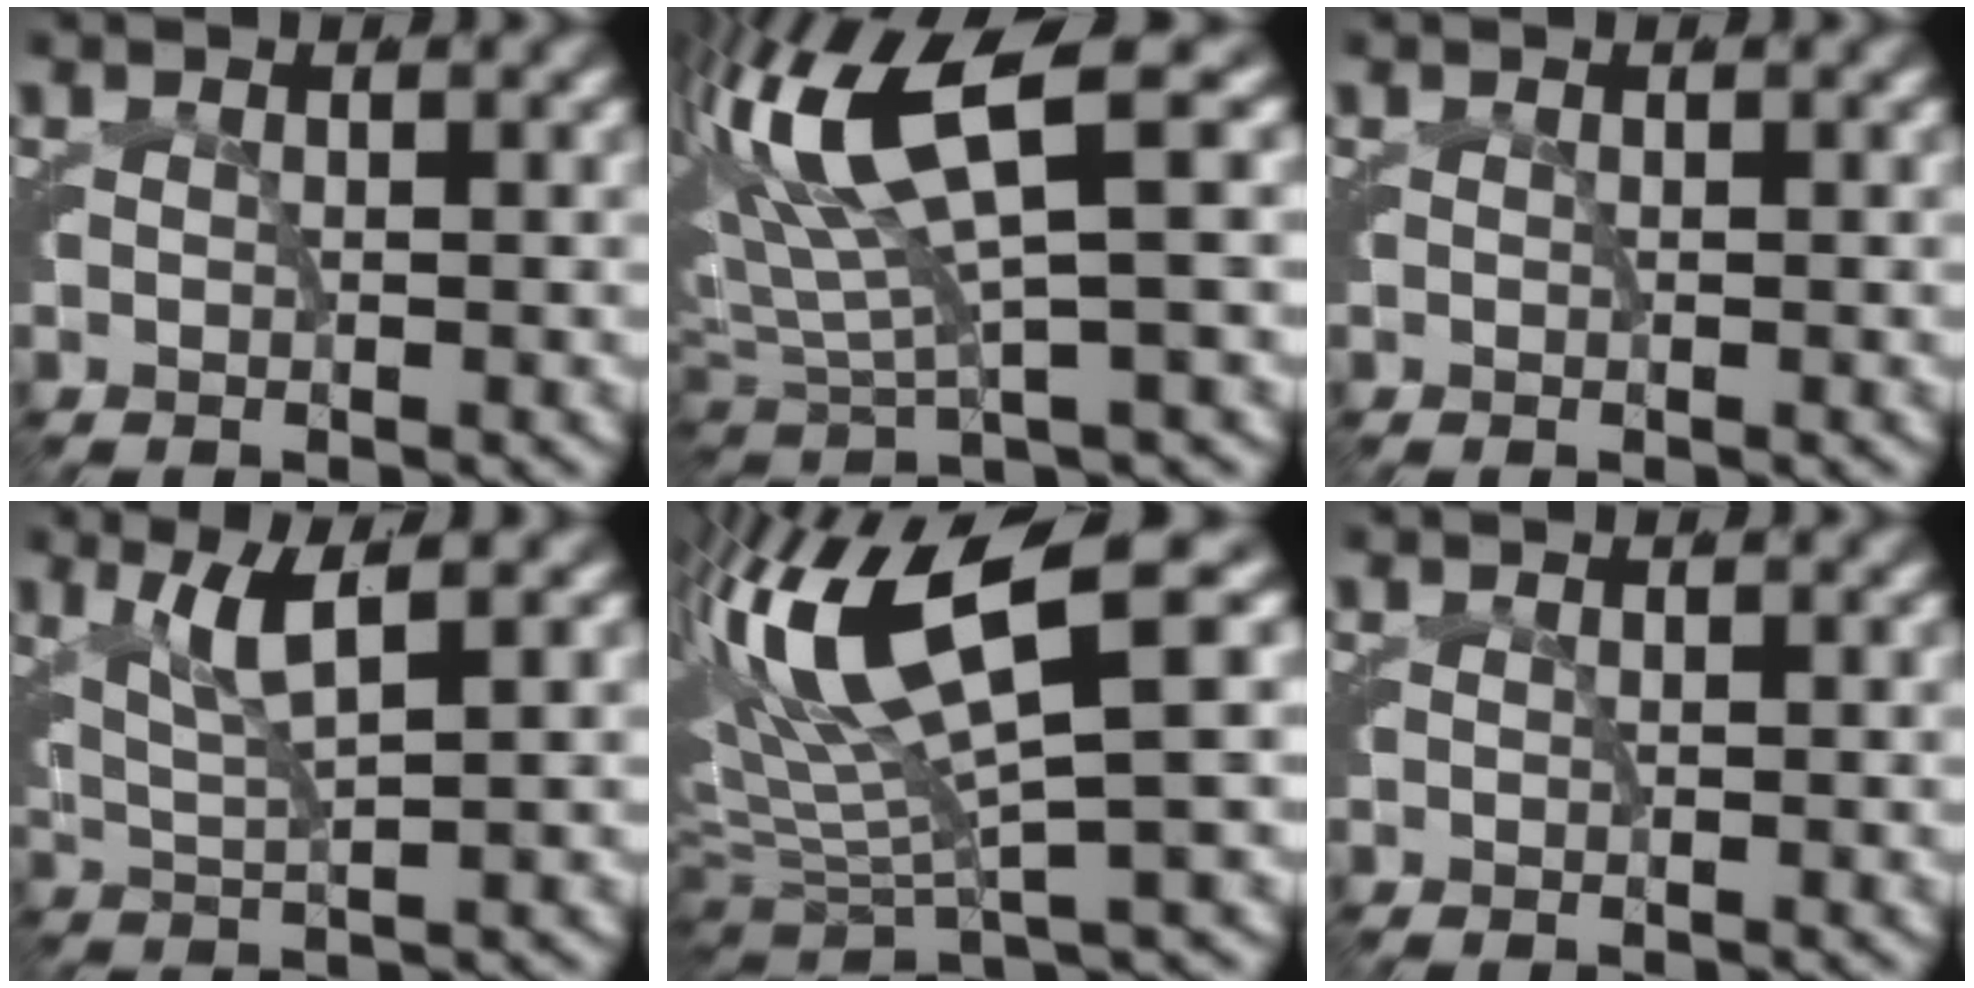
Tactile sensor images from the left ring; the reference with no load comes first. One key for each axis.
{"total": 7.9, "fx": 3.3, "fy": 2.7, "fz": 6.7, "tx": -0.141, "ty": 0.014, "tz": 0.052}
{"total": 0.0}
{"total": 3.1, "fx": 2.1, "fy": 0.2, "fz": 2.3, "tx": -0.046, "ty": 0.007, "tz": 0.034}
{"total": 9.1, "fx": 2.5, "fy": 3.6, "fz": 8.0, "tx": -0.161, "ty": 0.014, "tz": 0.042}
{"total": 0.0}